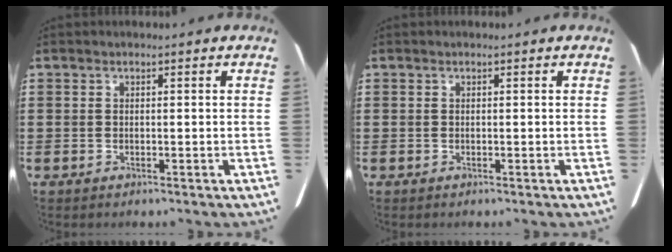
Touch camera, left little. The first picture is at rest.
{"total": 0.0}